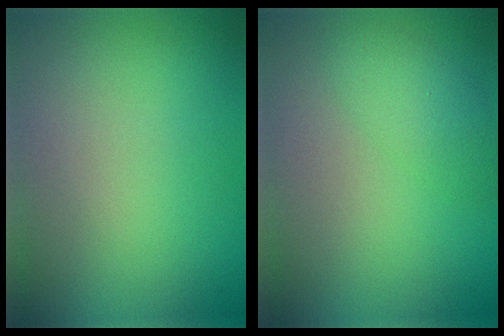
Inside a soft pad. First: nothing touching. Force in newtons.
{"total": 2.5, "press": 2.5, "slide": 0.1}